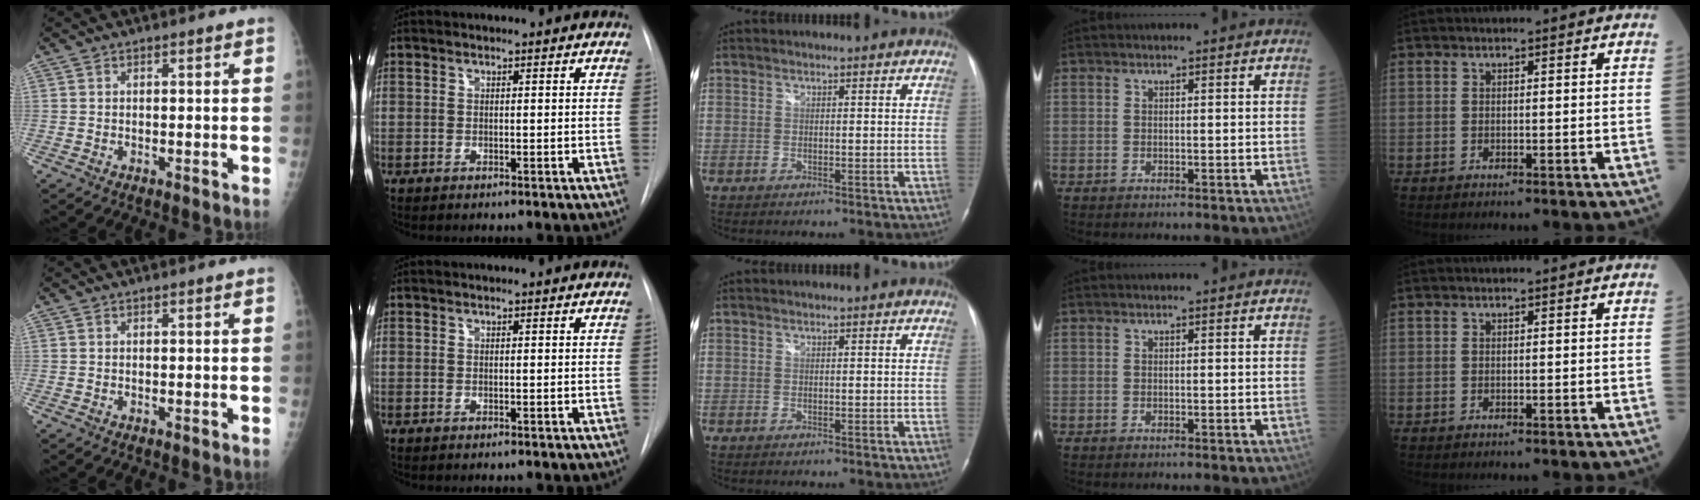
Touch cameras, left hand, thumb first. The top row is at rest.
{}